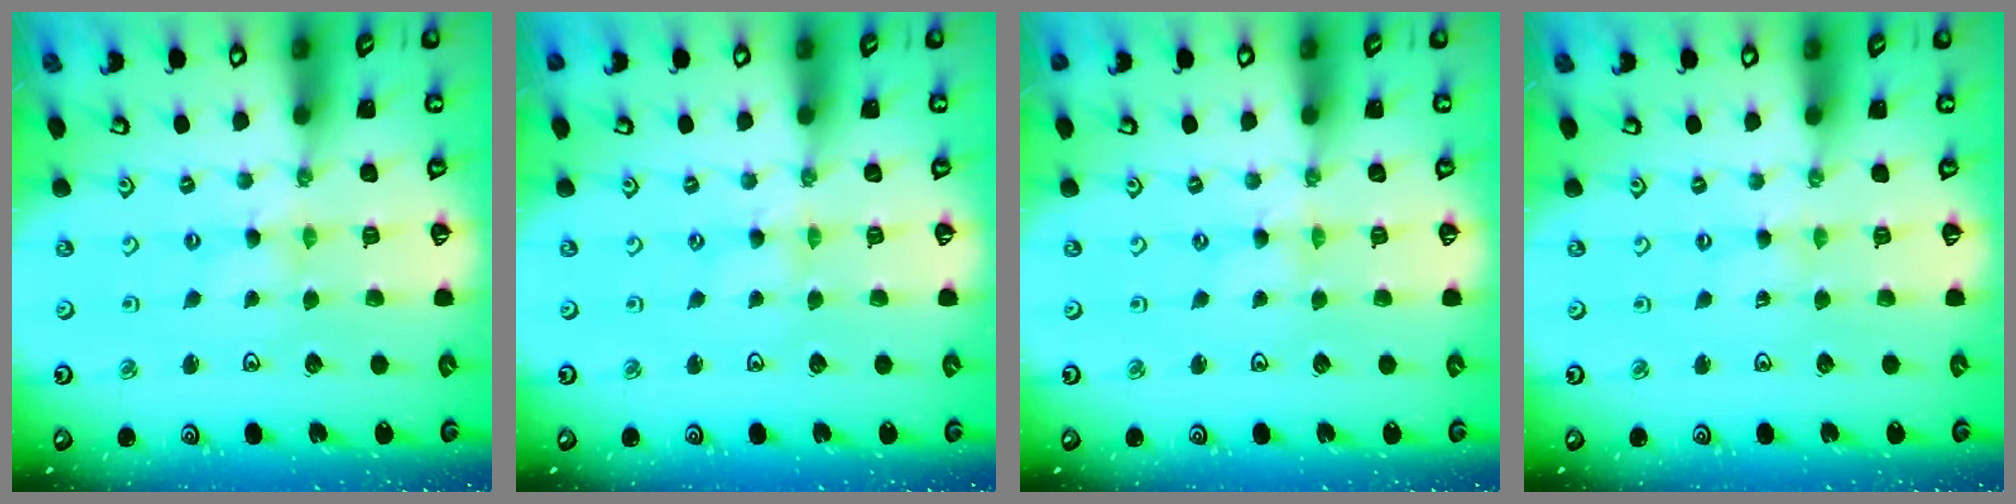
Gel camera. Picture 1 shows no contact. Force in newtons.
{"total": 0.0}
{"total": 0.0}
{"total": 0.5, "press": 0.5, "slide": 0.1}